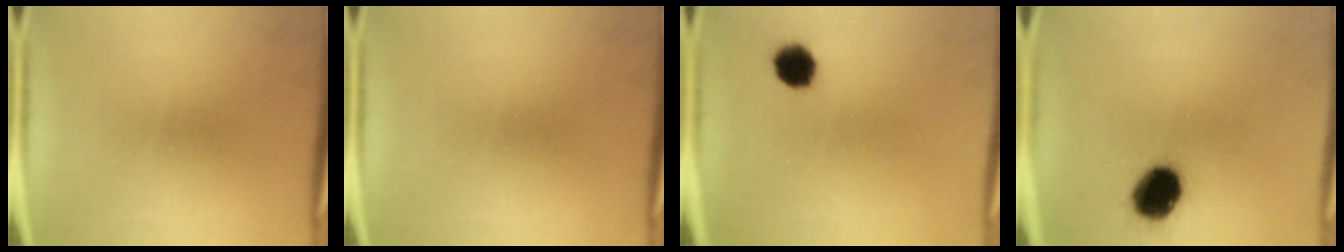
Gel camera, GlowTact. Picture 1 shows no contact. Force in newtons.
{"total": 0.0}
{"total": 4.9}
{"total": 11.8}